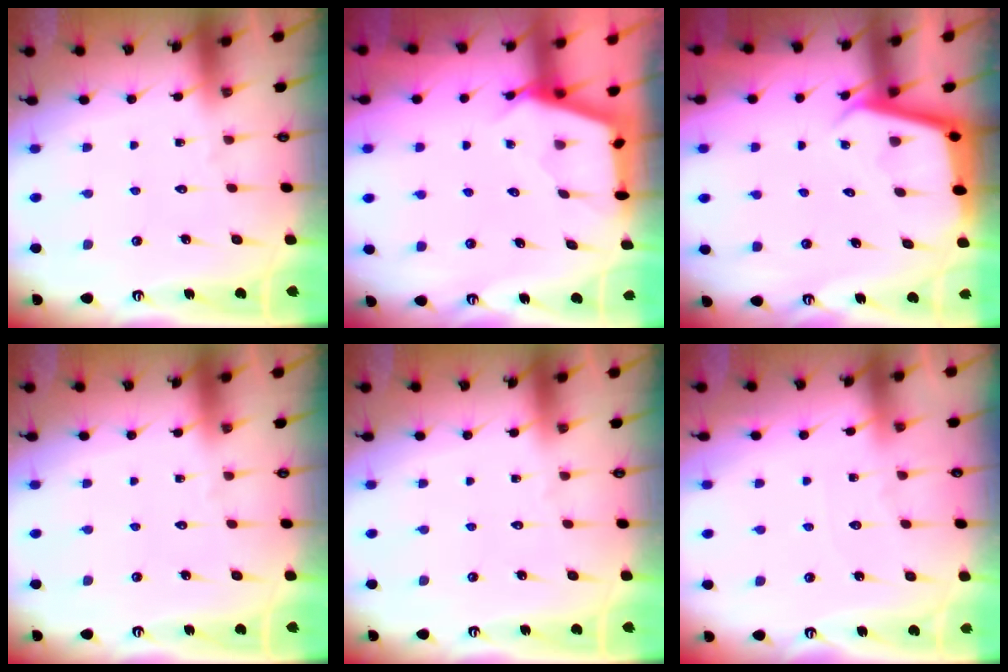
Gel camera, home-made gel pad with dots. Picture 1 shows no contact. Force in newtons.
{"total": 3.0, "press": 3.0, "slide": 0.3}
{"total": 3.6, "press": 3.6, "slide": 0.3}
{"total": 0.0}
{"total": 0.0}
{"total": 3.6, "press": 3.6, "slide": 0.5}